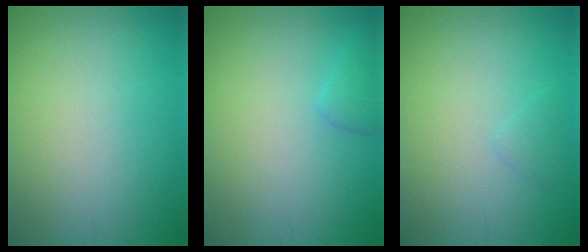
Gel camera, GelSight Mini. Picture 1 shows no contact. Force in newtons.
{"total": 1.4, "press": 1.4, "slide": 0.1}
{"total": 0.7, "press": 0.7, "slide": 0.0}